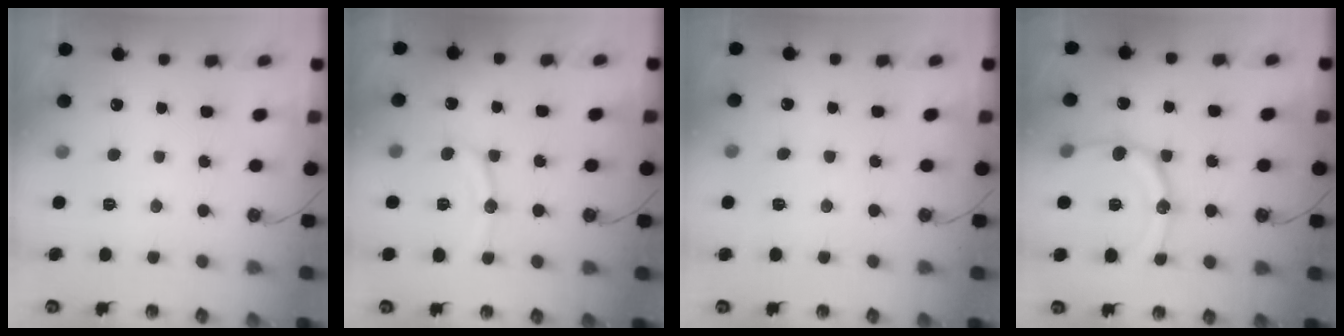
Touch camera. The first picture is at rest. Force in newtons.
{"total": 10.8, "press": 10.8, "slide": 1.1}
{"total": 3.7, "press": 3.6, "slide": 0.4}
{"total": 17.7, "press": 17.4, "slide": 3.3}